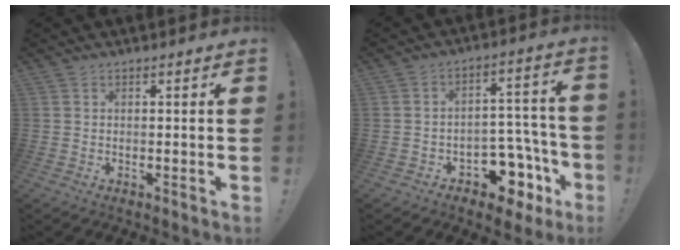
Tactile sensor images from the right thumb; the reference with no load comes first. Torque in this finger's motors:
{"motor_torque": [1.39, 1.39, 0.96, -1.12, 0.31]}